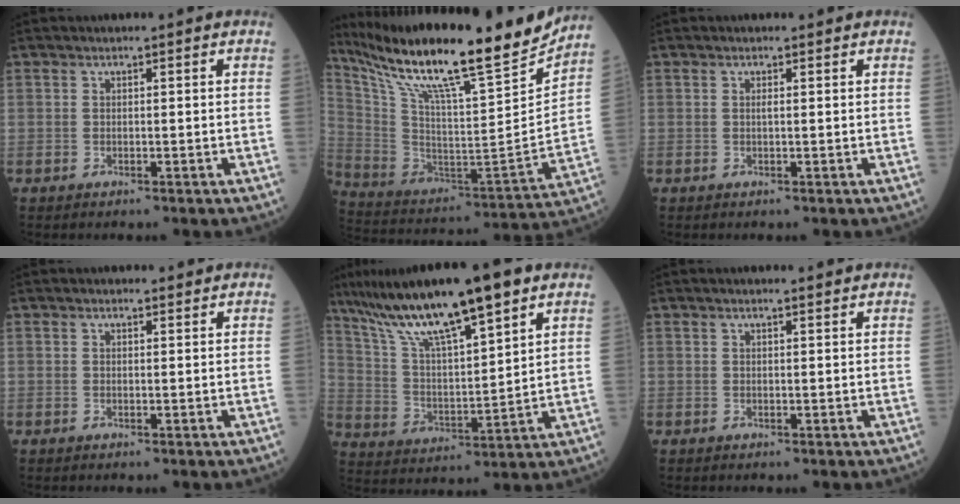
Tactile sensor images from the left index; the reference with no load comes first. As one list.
[{"total": 28.4, "force": [23.2, 2.7, 16.1], "torque": [-0.297, -0.032, 0.374]}, {"total": 0.8, "force": [0.4, 0.3, 0.6], "torque": [-0.020, 0.007, 0.008]}, {"total": 1.2, "force": [1.0, 0.6, 0.0], "torque": [-0.002, 0.010, 0.015]}, {"total": 18.4, "force": [13.1, 2.2, 12.8], "torque": [-0.233, 0.017, 0.238]}, {"total": 1.8, "force": [1.6, 0.3, 0.7], "torque": [-0.016, 0.011, 0.027]}]